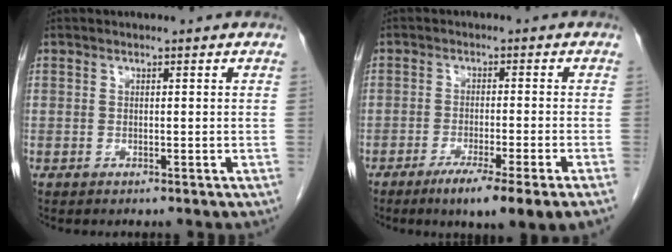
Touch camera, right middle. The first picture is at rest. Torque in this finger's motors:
{"motor_torque": [1.30, -0.84, 0.47, 0.10]}